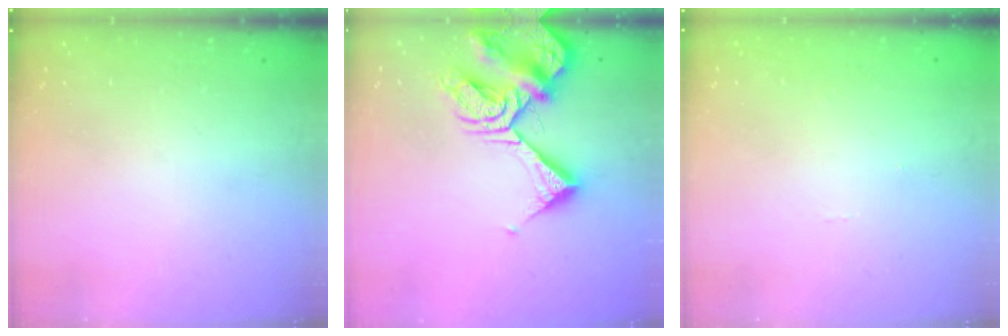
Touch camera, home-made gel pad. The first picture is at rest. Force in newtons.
{"total": 13.2, "press": 13.1, "slide": 1.5}
{"total": 0.0}